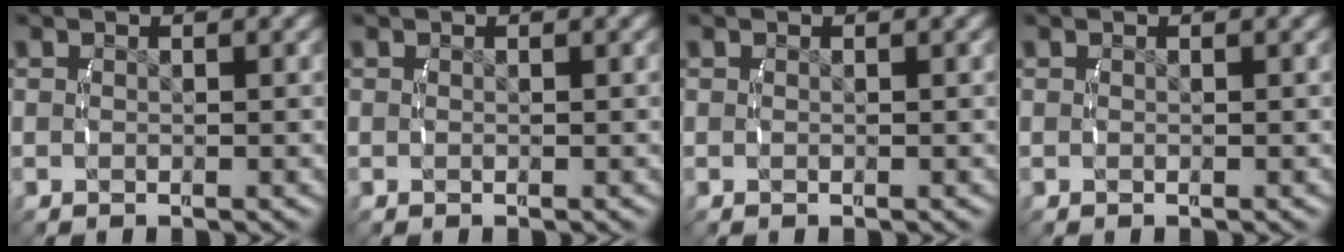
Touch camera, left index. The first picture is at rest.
{"total": 0.0}
{"total": 0.0}
{"total": 0.0}